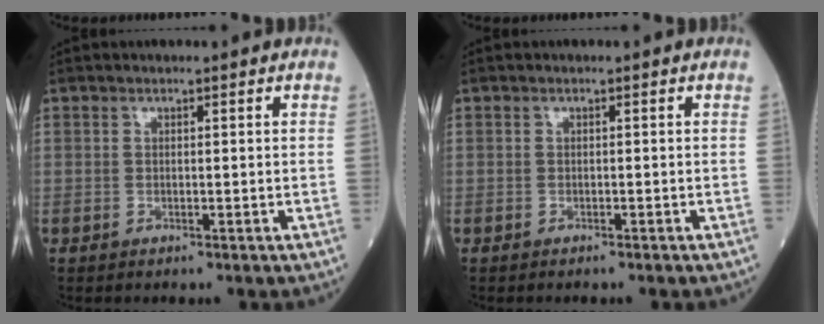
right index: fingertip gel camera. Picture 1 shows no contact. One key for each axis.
{"total": 0.9, "fx": -0.8, "fy": 0.0, "fz": 0.4, "tx": -0.007, "ty": -0.001, "tz": -0.010}